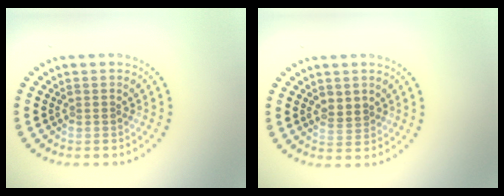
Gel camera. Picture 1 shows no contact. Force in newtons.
{"total": 1.9, "press": 1.8, "slide": 0.6}